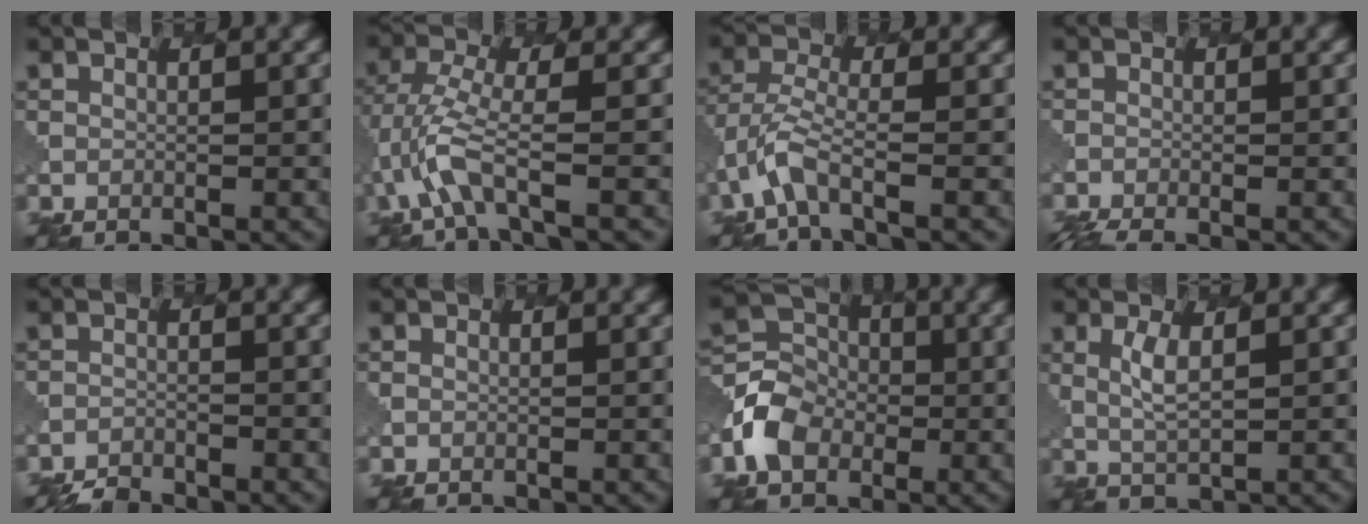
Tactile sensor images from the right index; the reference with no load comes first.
{"total": 4.0, "force": [-1.8, 1.0, 3.4], "torque": [-0.082, -0.002, -0.041]}
{"total": 3.7, "force": [-2.3, 1.1, 2.7], "torque": [-0.069, -0.006, -0.056]}
{"total": 2.8, "force": [-2.3, 0.5, 1.5], "torque": [-0.026, -0.009, -0.039]}
{"total": 2.3, "force": [-2.3, 0.3, -0.1], "torque": [0.000, -0.008, -0.046]}
{"total": 0.5, "force": [0.1, 0.5, 0.0], "torque": [0.001, -0.003, 0.005]}
{"total": 4.9, "force": [-1.7, 4.0, 2.1], "torque": [-0.046, 0.003, -0.044]}
{"total": 2.3, "force": [1.0, 0.7, 2.0], "torque": [-0.049, -0.001, 0.023]}